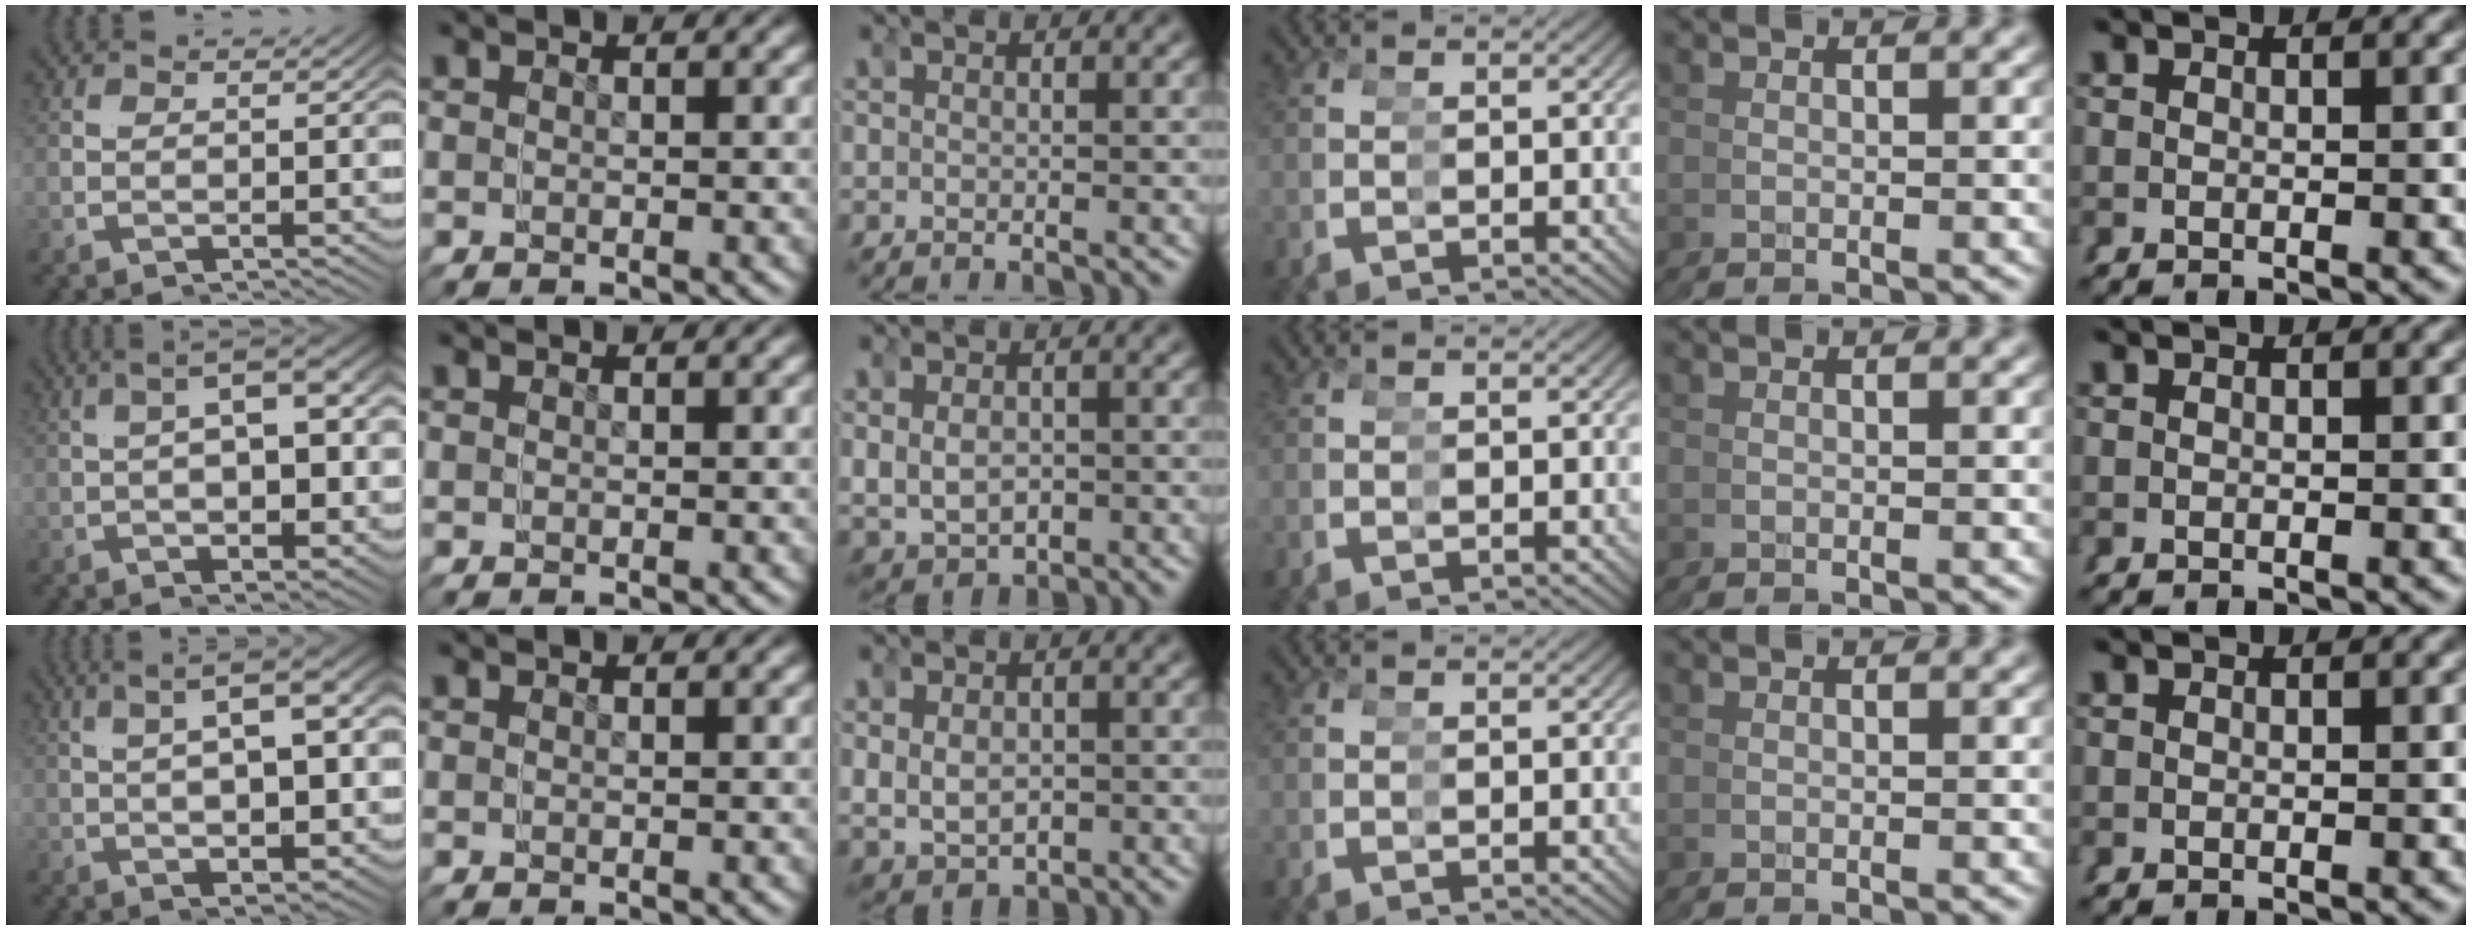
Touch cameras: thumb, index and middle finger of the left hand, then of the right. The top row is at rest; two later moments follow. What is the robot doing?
{"motion": "grasp_and_lifting", "object": "bandage"}